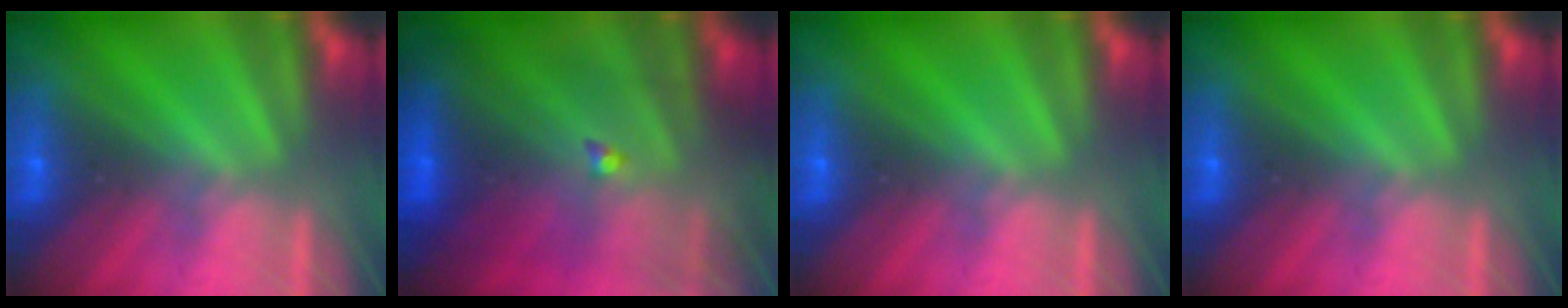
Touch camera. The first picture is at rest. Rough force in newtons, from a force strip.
{"total": 6.9}
{"total": 0.0}
{"total": 0.0}